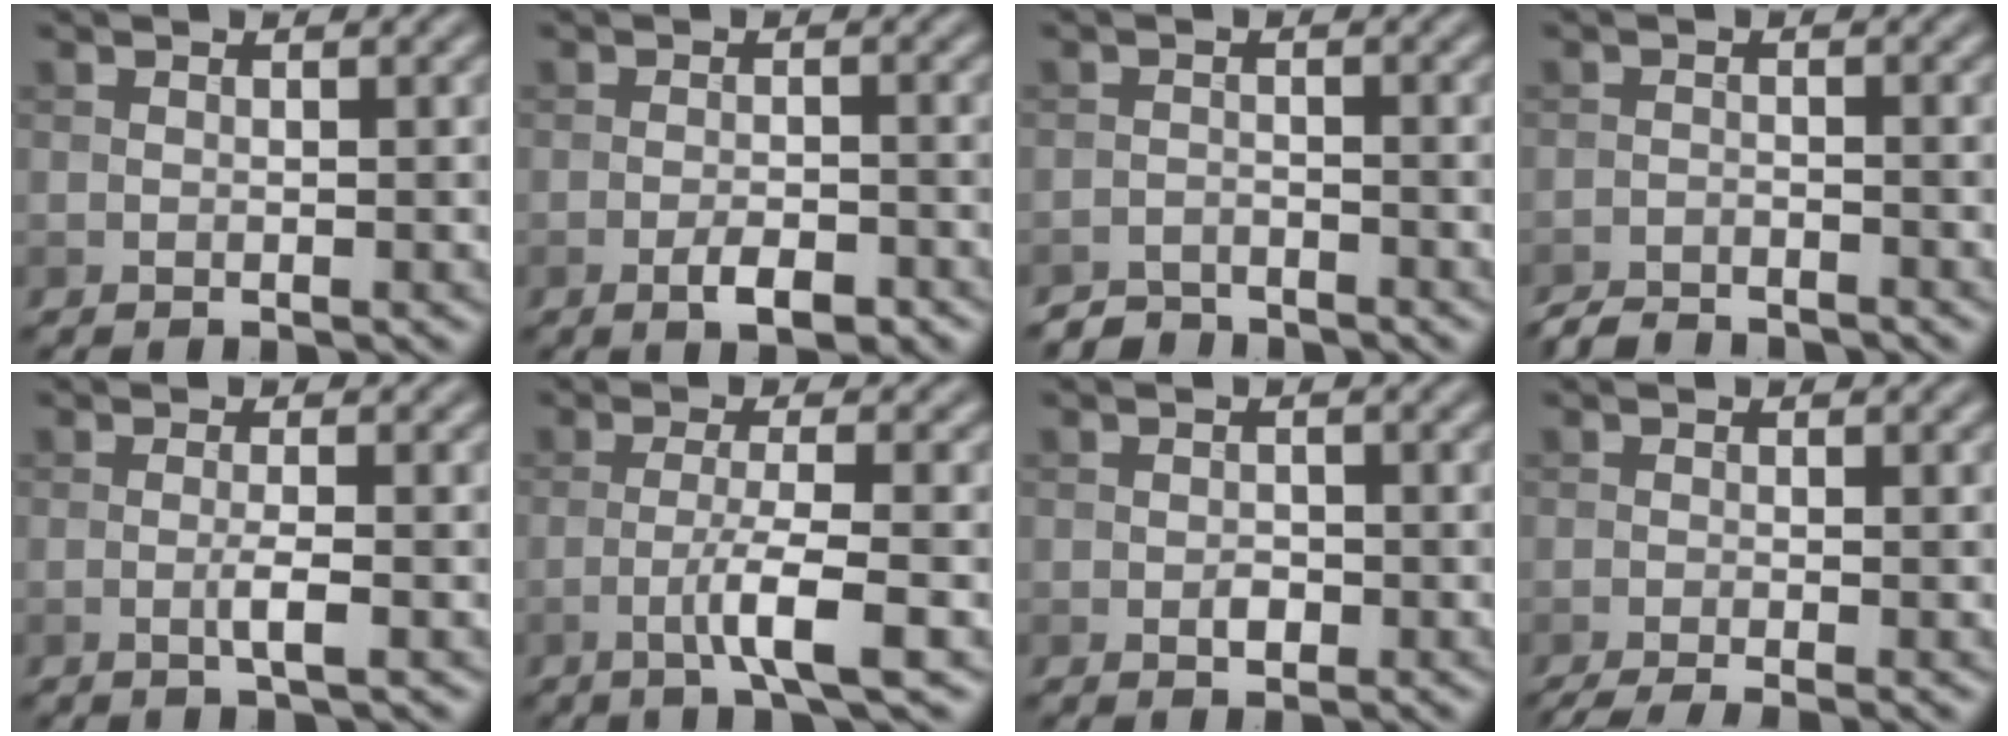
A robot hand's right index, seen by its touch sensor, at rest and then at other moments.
{"total": 2.9, "force": [-1.6, 1.0, 2.2], "torque": [-0.036, 0.000, -0.027]}
{"total": 2.2, "force": [-2.1, 0.4, -0.1], "torque": [0.006, 0.004, -0.041]}
{"total": 2.7, "force": [-2.6, 0.4, 0.4], "torque": [-0.005, -0.004, -0.053]}
{"total": 1.8, "force": [-0.5, 0.1, 1.7], "torque": [-0.033, 0.001, -0.013]}
{"total": 4.2, "force": [-1.7, 0.4, 3.9], "torque": [-0.070, 0.008, -0.038]}
{"total": 1.2, "force": [-0.4, 0.8, 0.8], "torque": [-0.013, 0.000, -0.009]}
{"total": 3.3, "force": [-2.2, 0.6, 2.4], "torque": [-0.035, -0.003, -0.043]}